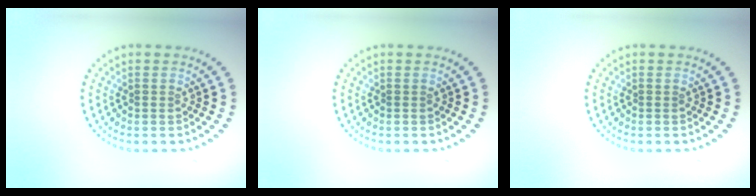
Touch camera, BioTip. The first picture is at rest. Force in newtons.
{"total": 0.0}
{"total": 0.0}